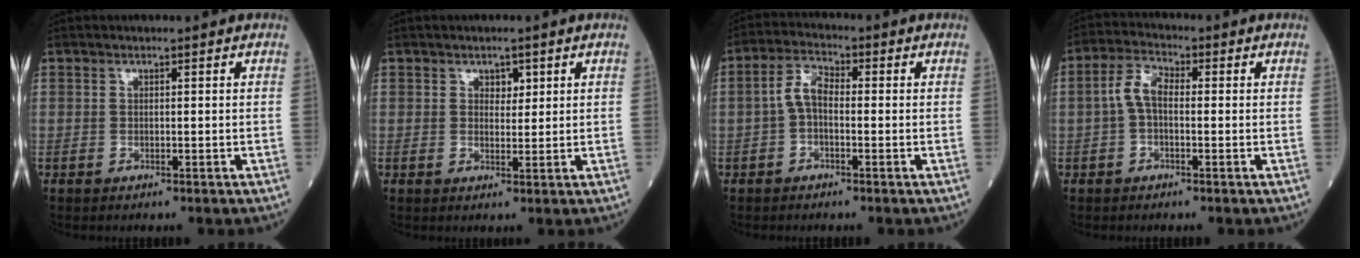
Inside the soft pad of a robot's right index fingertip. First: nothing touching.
{"total": 1.8, "force": [1.0, 1.2, 1.0], "torque": [-0.009, -0.001, 0.014]}
{"total": 4.3, "force": [-0.5, 2.0, 3.7], "torque": [-0.073, 0.013, -0.015]}
{"total": 4.6, "force": [-0.3, 2.3, 4.0], "torque": [-0.084, 0.018, -0.009]}